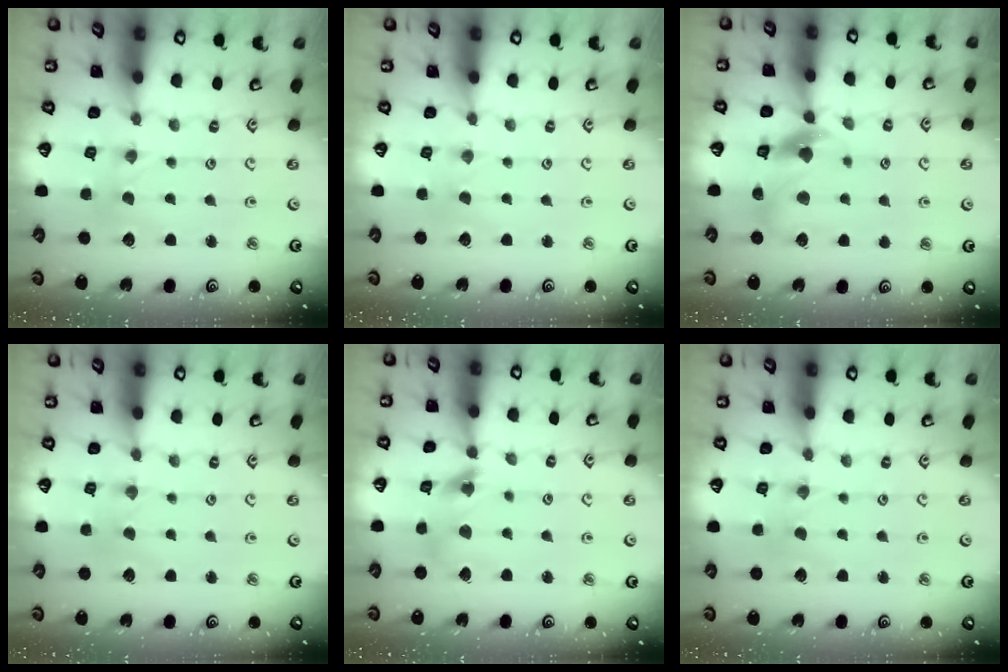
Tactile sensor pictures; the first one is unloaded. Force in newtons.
{"total": 0.0}
{"total": 10.5, "press": 10.4, "slide": 1.6}
{"total": 0.9, "press": 0.9, "slide": 0.2}
{"total": 10.6, "press": 10.5, "slide": 1.3}
{"total": 0.0}